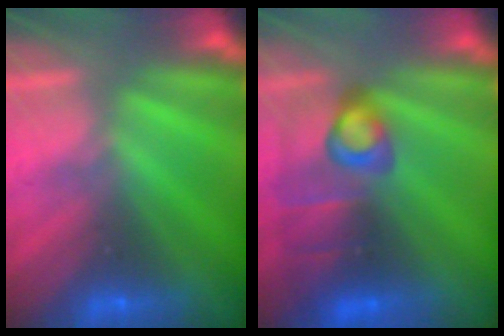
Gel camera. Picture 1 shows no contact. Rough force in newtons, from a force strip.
{"total": 5.5}